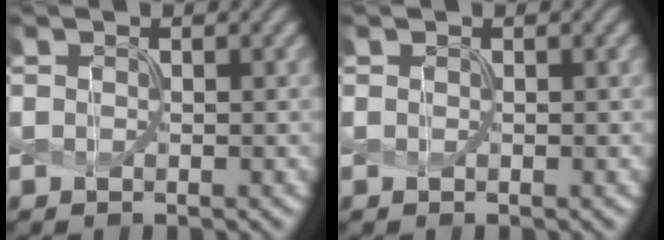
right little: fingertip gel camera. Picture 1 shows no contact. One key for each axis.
{"total": 0.0}